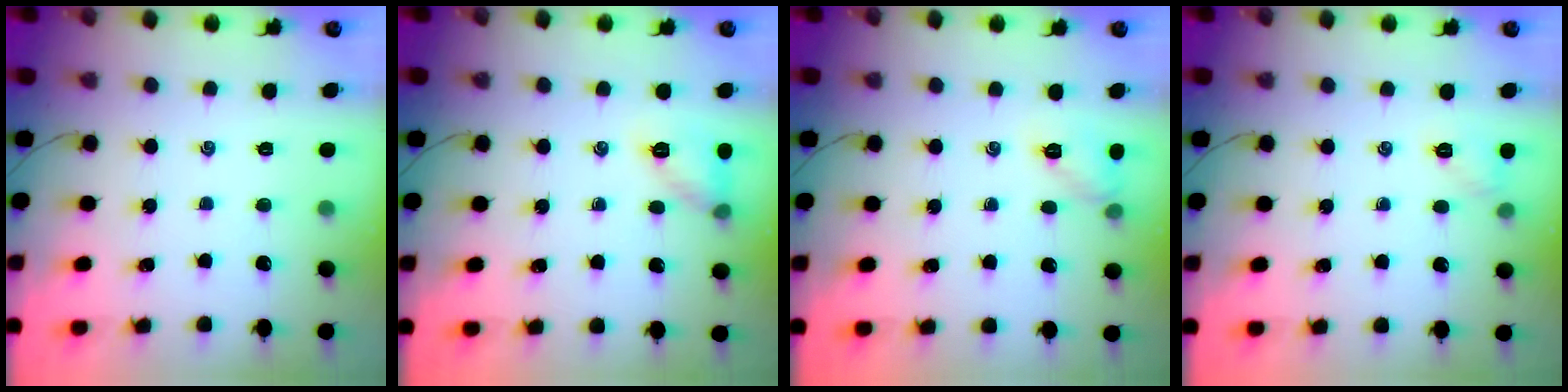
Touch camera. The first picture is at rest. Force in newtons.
{"total": 8.4, "press": 8.3, "slide": 1.0}
{"total": 6.8, "press": 6.5, "slide": 1.9}
{"total": 6.0, "press": 5.8, "slide": 1.6}